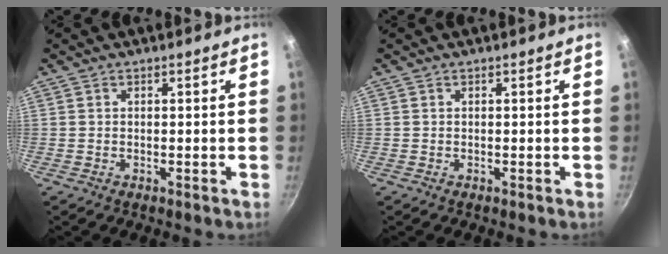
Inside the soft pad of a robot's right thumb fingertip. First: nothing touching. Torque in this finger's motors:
{"motor_torque": [0.00, 0.00, 0.02, 0.00, 0.00]}